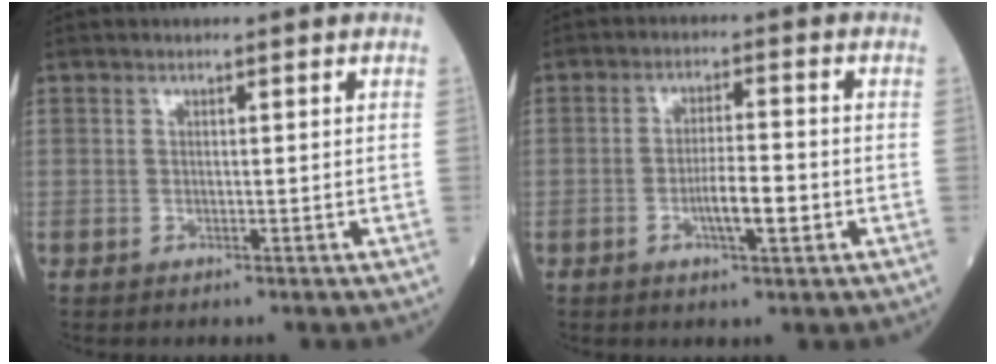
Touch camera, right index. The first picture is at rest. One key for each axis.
{"total": 5.4, "fx": -1.6, "fy": 0.8, "fz": 5.1, "tx": -0.090, "ty": 0.000, "tz": -0.026}